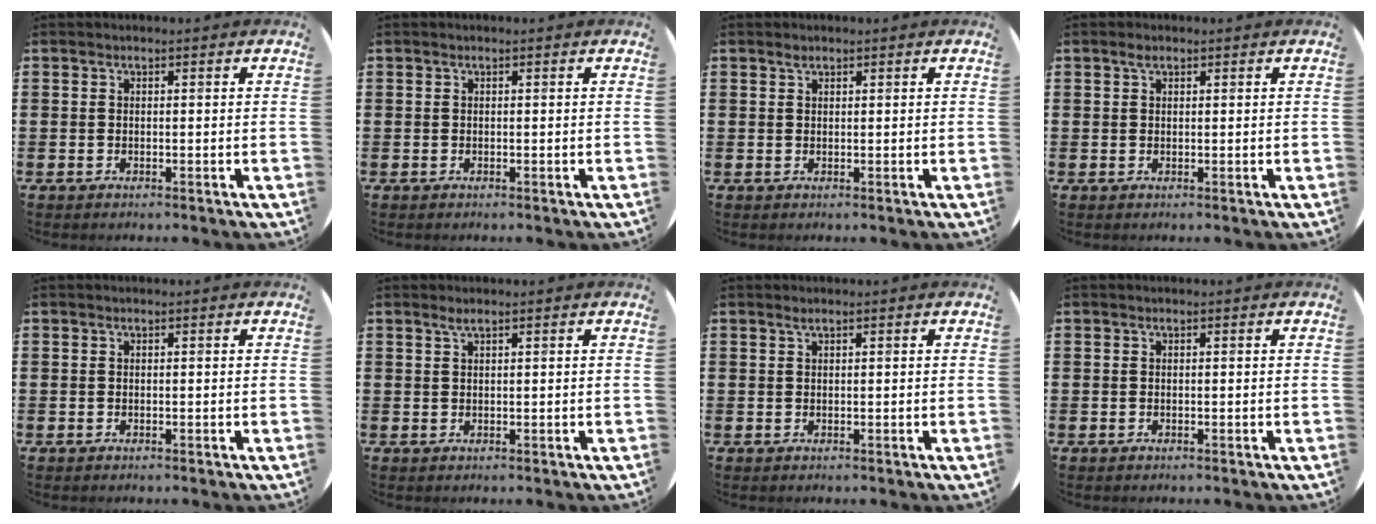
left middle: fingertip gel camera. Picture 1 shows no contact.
{"total": 0.0}
{"total": 0.6, "force": [0.5, 0.2, 0.1], "torque": [-0.004, 0.001, 0.010]}
{"total": 1.0, "force": [0.6, 0.4, 0.7], "torque": [-0.007, 0.001, 0.008]}
{"total": 0.0}
{"total": 1.0, "force": [0.7, 0.0, 0.7], "torque": [-0.015, 0.002, 0.013]}
{"total": 0.5, "force": [0.4, -0.1, 0.4], "torque": [-0.006, 0.000, 0.007]}
{"total": 0.0}